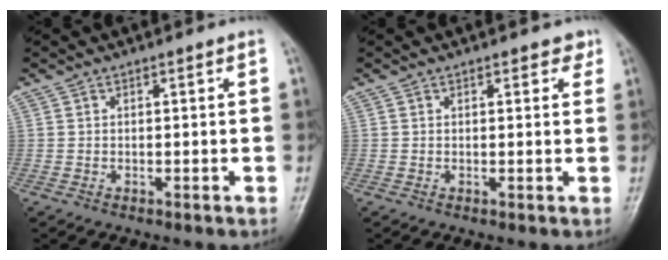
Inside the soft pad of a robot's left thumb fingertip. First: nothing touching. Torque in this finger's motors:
{"motor_torque": [-0.07, 0.00, -0.16, -0.09, 0.05]}